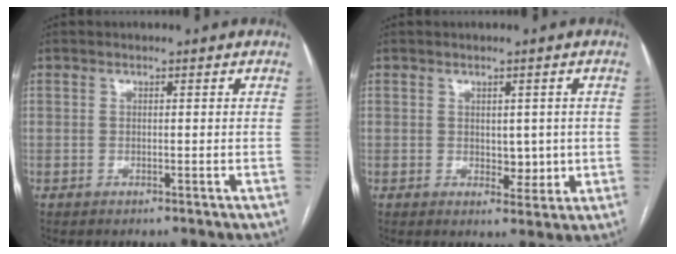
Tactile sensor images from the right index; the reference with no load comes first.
{"total": 3.7, "force": [0.2, 2.4, 2.8], "torque": [-0.032, -0.003, 0.011]}